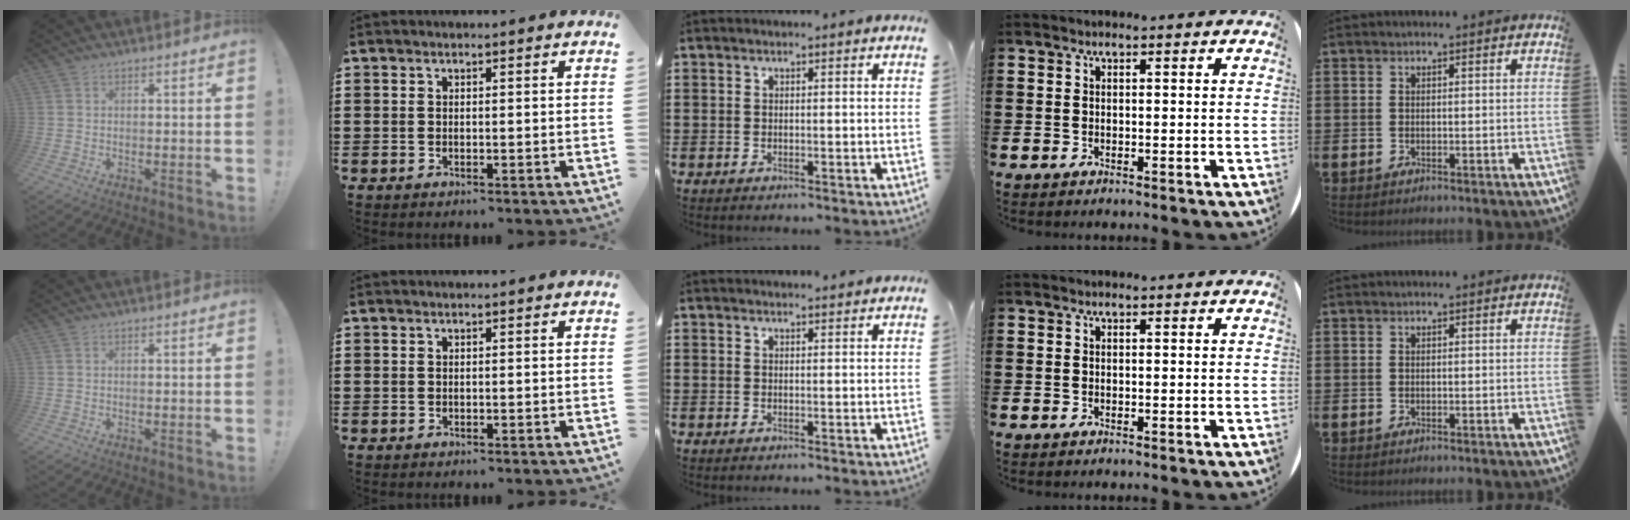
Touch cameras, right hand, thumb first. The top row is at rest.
{"middle": {"total": 1.0, "force": [1.0, 0.0, 0.1], "torque": [0.003, -0.004, 0.017]}}